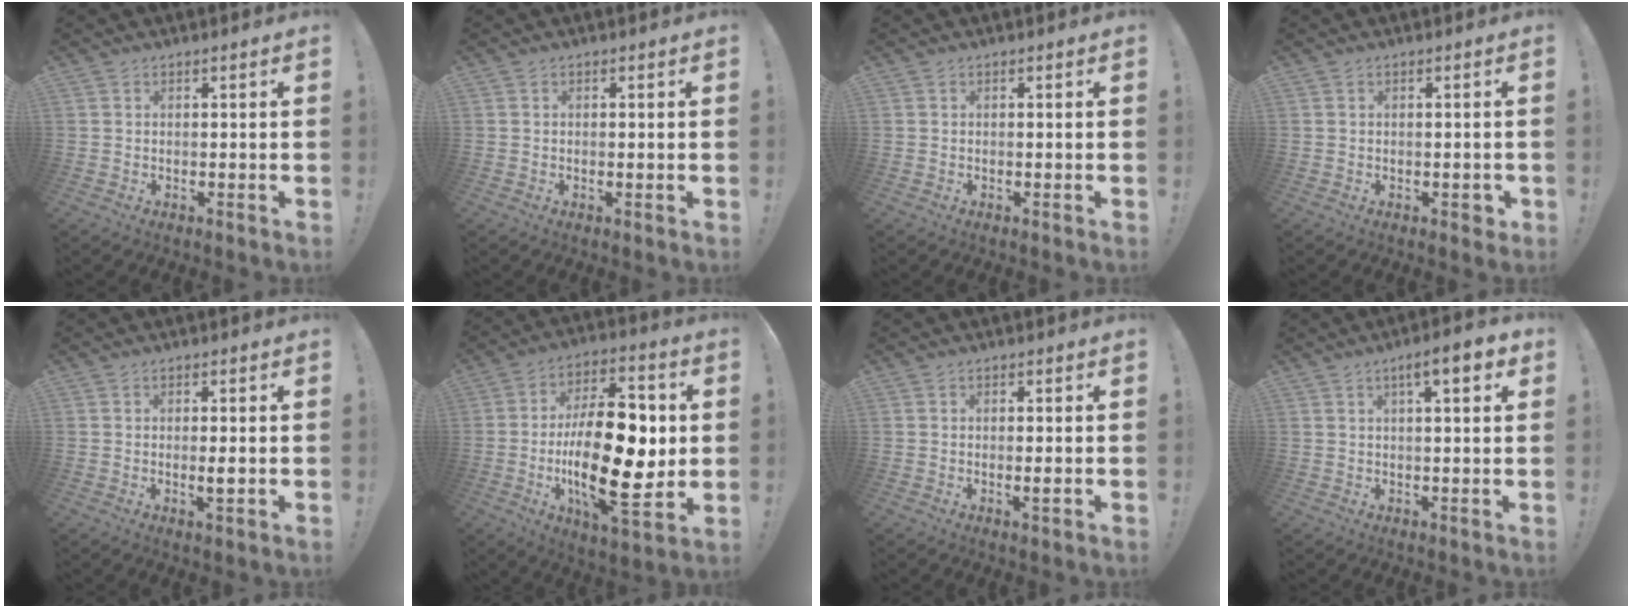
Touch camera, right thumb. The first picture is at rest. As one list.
[{"total": 0.5, "force": [0.0, 0.0, 0.5], "torque": [-0.009, -0.001, 0.000]}, {"total": 0.0}, {"total": 2.4, "force": [-0.6, 1.4, 1.9], "torque": [-0.025, 0.006, -0.007]}, {"total": 2.8, "force": [-0.4, 0.3, 2.7], "torque": [-0.043, -0.001, -0.007]}, {"total": 27.0, "force": [-2.3, 12.5, 23.8], "torque": [-0.415, 0.007, -0.035]}, {"total": 2.1, "force": [-0.4, 0.1, 2.0], "torque": [-0.031, -0.002, -0.007]}, {"total": 6.8, "force": [2.9, 1.4, 6.0], "torque": [-0.083, -0.010, 0.041]}]